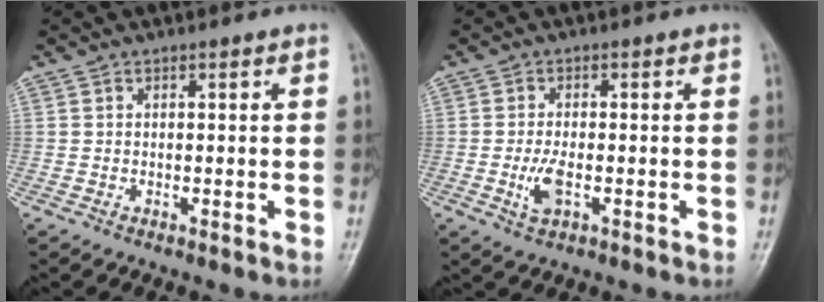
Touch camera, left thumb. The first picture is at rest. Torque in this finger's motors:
{"motor_torque": [0.01, 0.07, 0.14, 0.02, 0.01]}